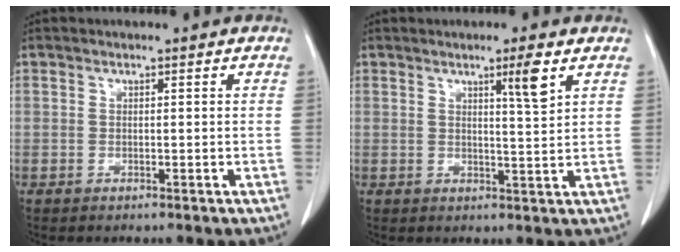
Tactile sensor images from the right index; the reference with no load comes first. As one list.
[{"total": 4.3, "force": [2.4, -0.4, 3.6], "torque": [-0.059, -0.009, 0.040]}]